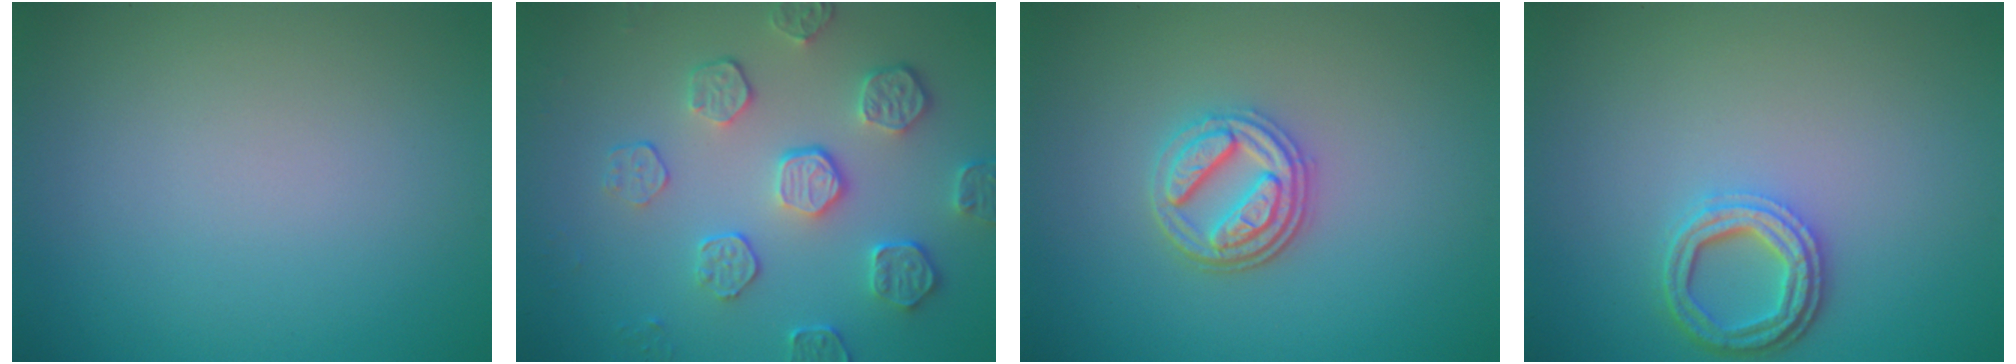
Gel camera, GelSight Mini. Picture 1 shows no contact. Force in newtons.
{"total": 4.6, "press": 3.9, "slide": 2.5}
{"total": 3.6, "press": 3.1, "slide": 1.7}
{"total": 3.3, "press": 2.7, "slide": 1.9}